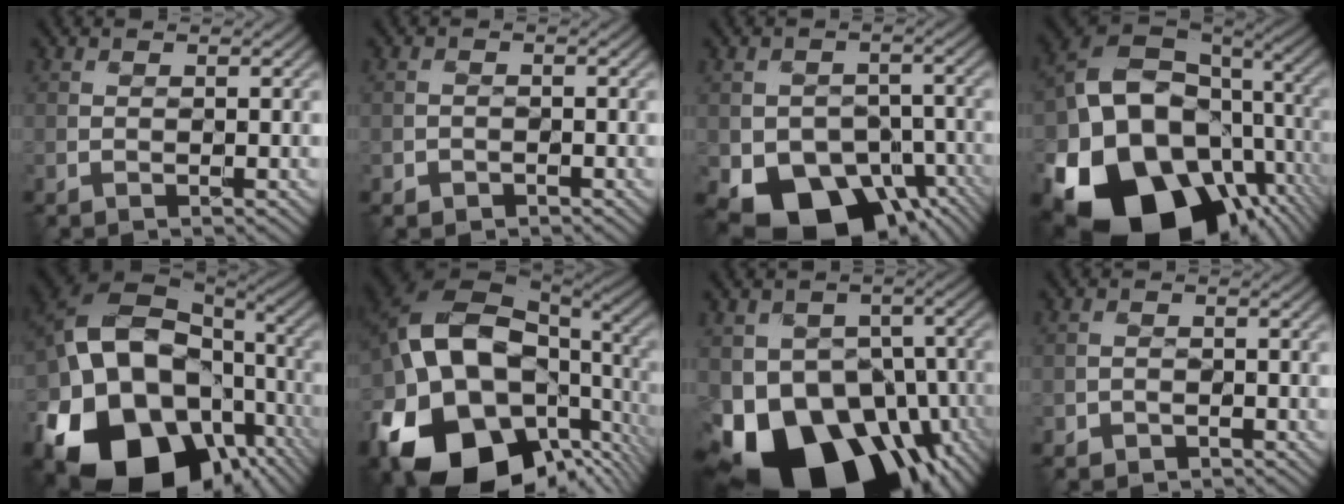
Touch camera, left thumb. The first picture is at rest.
{"total": 1.2, "force": [-0.8, 0.9, 0.2], "torque": [-0.002, -0.001, -0.016]}
{"total": 12.2, "force": [-6.1, 8.5, 6.3], "torque": [-0.098, -0.031, -0.089]}
{"total": 23.8, "force": [-8.4, 17.7, 13.4], "torque": [-0.270, -0.045, -0.125]}
{"total": 23.5, "force": [-8.3, 17.7, 13.1], "torque": [-0.294, -0.044, -0.115]}
{"total": 21.1, "force": [-5.6, 14.7, 14.0], "torque": [-0.313, -0.042, -0.079]}
{"total": 20.5, "force": [-10.6, 14.2, 10.3], "torque": [-0.179, -0.034, -0.158]}
{"total": 1.5, "force": [-1.0, 1.1, 0.3], "torque": [-0.004, 0.000, -0.020]}